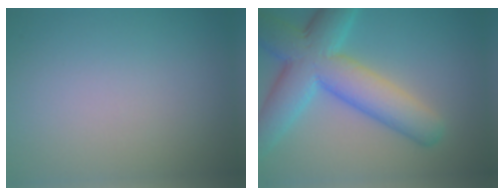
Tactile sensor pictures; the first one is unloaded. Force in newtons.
{"total": 9.8, "press": 9.8, "slide": 0.3}